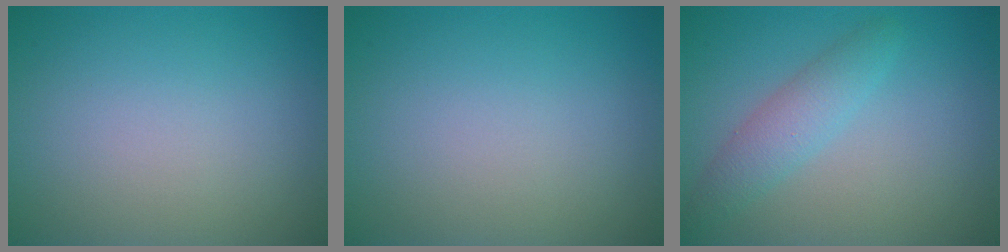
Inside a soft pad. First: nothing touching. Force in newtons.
{"total": 0.0}
{"total": 2.7, "press": 2.7, "slide": 0.1}